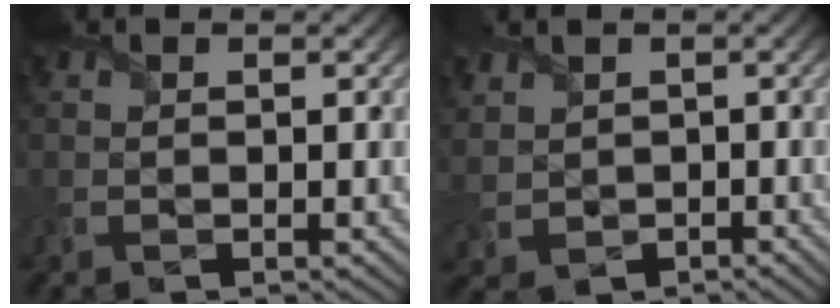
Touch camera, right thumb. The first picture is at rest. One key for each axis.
{"total": 3.0, "fx": 0.6, "fy": 2.9, "fz": 0.3, "tx": -0.037, "ty": -0.005, "tz": 0.007}